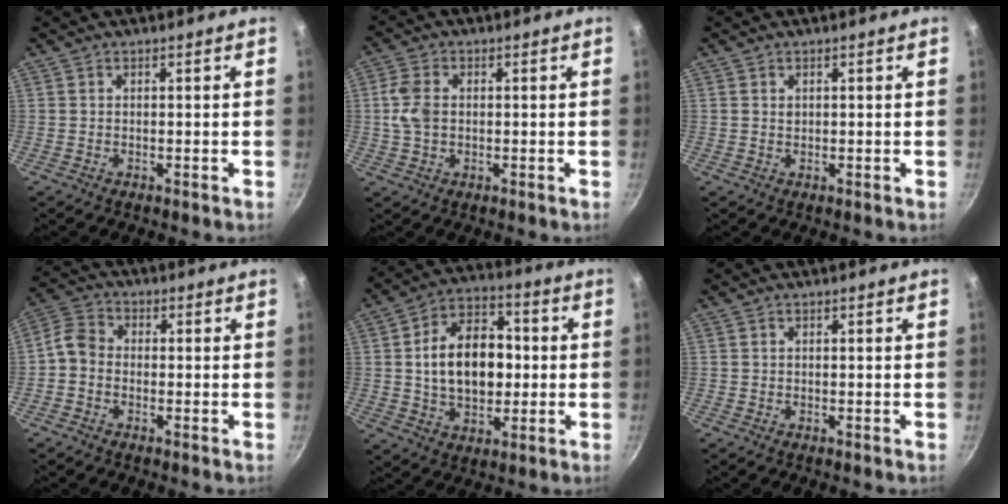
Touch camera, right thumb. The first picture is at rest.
{"total": 5.7, "force": [0.4, 3.9, 4.1], "torque": [-0.082, 0.006, 0.004]}
{"total": 0.8, "force": [0.3, 0.6, 0.4], "torque": [-0.005, 0.002, 0.007]}
{"total": 4.9, "force": [-1.4, 3.9, 2.7], "torque": [-0.047, 0.026, -0.045]}
{"total": 16.0, "force": [0.7, 10.9, 11.8], "torque": [-0.157, 0.022, 0.005]}
{"total": 0.0}